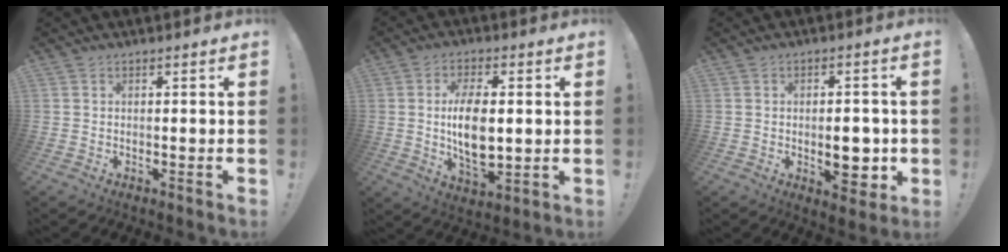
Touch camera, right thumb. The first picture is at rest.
{"total": 12.6, "force": [1.0, 6.5, 10.7], "torque": [-0.194, -0.012, 0.011]}
{"total": 8.8, "force": [-1.4, 5.2, 6.9], "torque": [-0.080, 0.007, -0.015]}